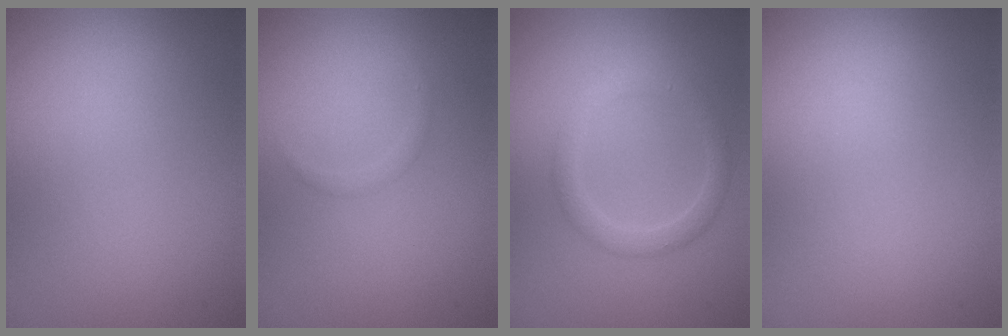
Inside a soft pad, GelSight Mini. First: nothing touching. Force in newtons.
{"total": 0.7, "press": 0.7, "slide": 0.1}
{"total": 2.0, "press": 2.0, "slide": 0.1}
{"total": 0.0}